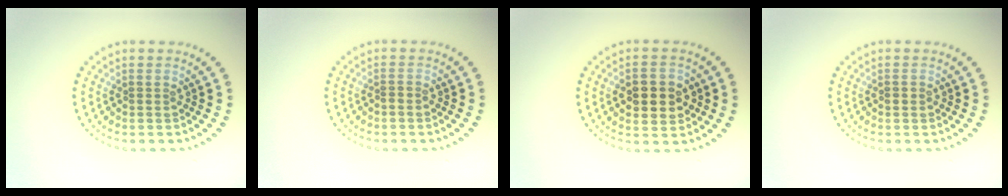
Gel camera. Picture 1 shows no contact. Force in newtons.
{"total": 0.5, "press": 0.2, "slide": 0.5}
{"total": 3.8, "press": 3.8, "slide": 0.2}
{"total": 1.0, "press": 1.0, "slide": 0.2}